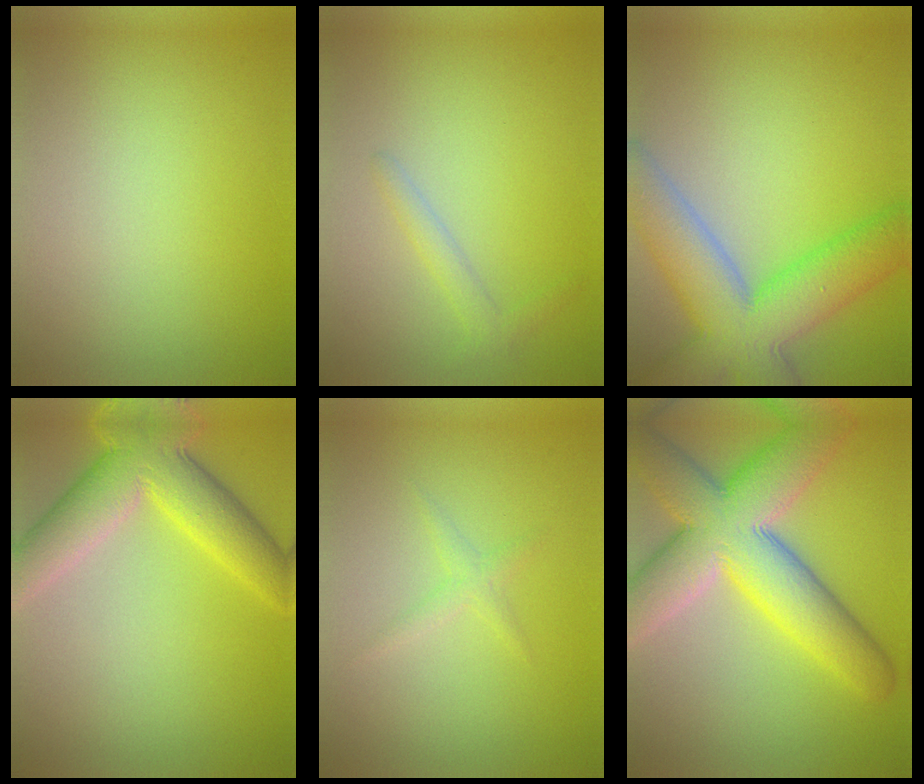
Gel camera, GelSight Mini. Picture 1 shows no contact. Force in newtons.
{"total": 1.5, "press": 1.5, "slide": 0.1}
{"total": 10.2, "press": 10.2, "slide": 0.5}
{"total": 7.5, "press": 7.5, "slide": 0.4}
{"total": 1.1, "press": 1.1, "slide": 0.0}
{"total": 11.7, "press": 11.7, "slide": 0.9}